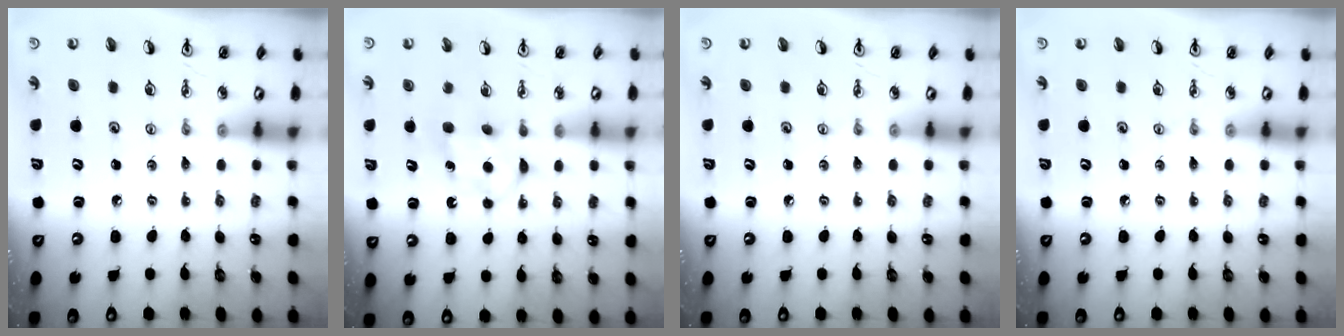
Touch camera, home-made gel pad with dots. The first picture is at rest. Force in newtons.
{"total": 6.3, "press": 6.3, "slide": 0.6}
{"total": 0.0}
{"total": 0.0}